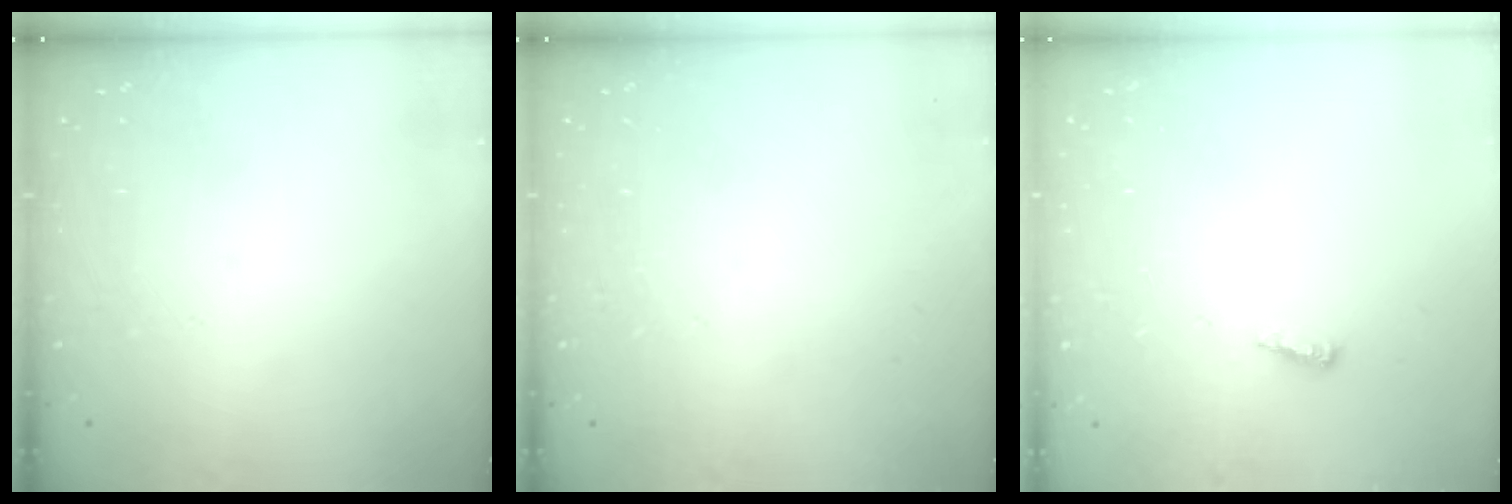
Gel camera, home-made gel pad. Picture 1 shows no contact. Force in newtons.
{"total": 0.0}
{"total": 2.5, "press": 2.5, "slide": 0.2}